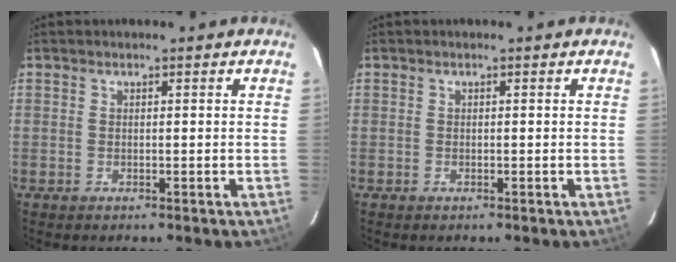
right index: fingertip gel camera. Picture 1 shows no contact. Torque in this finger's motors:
{"motor_torque": [-0.29, -0.14, 0.02, 0.00]}